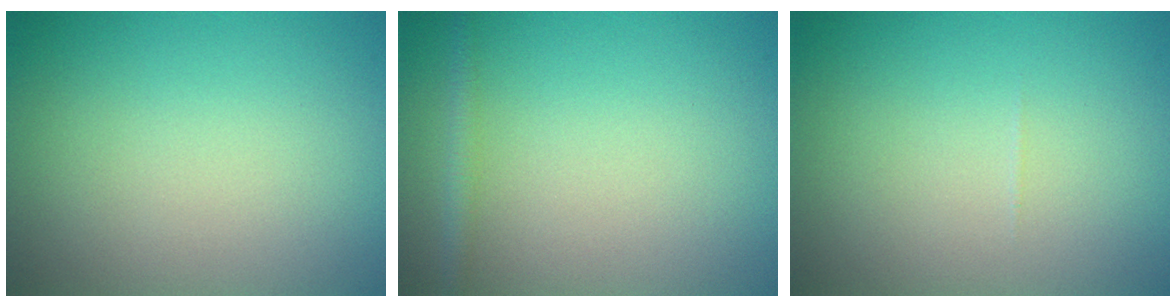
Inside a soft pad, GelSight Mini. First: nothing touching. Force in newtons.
{"total": 1.3, "press": 1.3, "slide": 0.1}
{"total": 0.0}